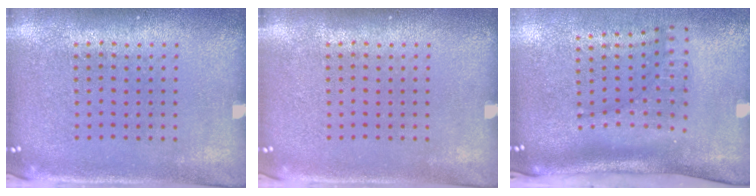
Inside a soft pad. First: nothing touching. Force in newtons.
{"total": 0.0}
{"total": 2.1, "press": 1.5, "slide": 1.5}